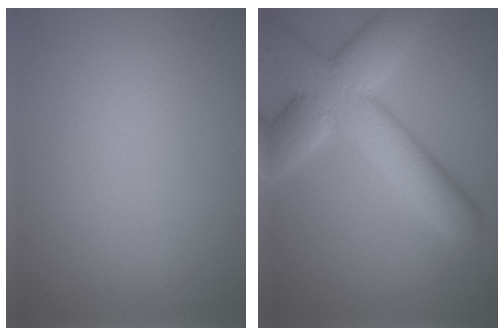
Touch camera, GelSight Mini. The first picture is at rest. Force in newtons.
{"total": 10.3, "press": 10.2, "slide": 1.0}